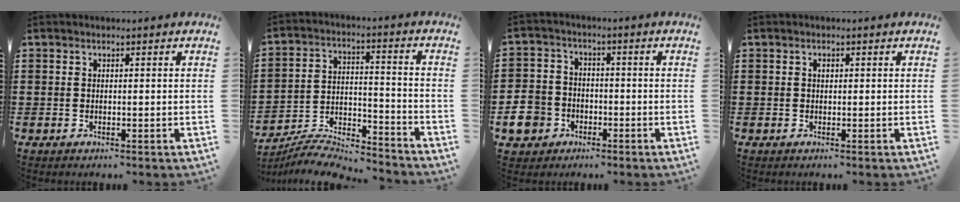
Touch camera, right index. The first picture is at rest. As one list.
[{"total": 6.9, "force": [-6.7, 0.5, 1.4], "torque": [-0.027, 0.004, -0.133]}, {"total": 6.9, "force": [-3.0, 5.6, 2.5], "torque": [-0.095, 0.007, -0.065]}, {"total": 0.6, "force": [0.4, 0.2, 0.5], "torque": [-0.010, -0.001, 0.008]}]